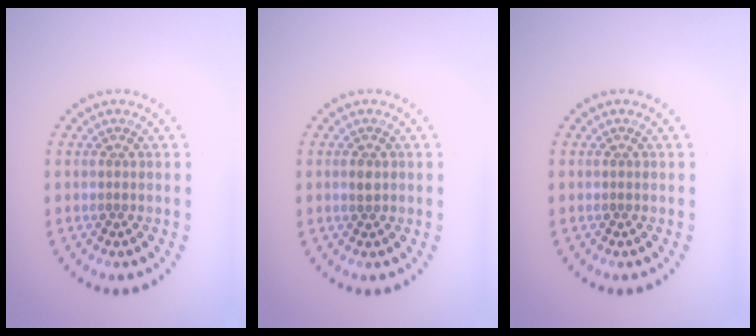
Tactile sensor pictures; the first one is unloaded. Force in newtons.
{"total": 0.9, "press": 0.8, "slide": 0.1}
{"total": 0.0}